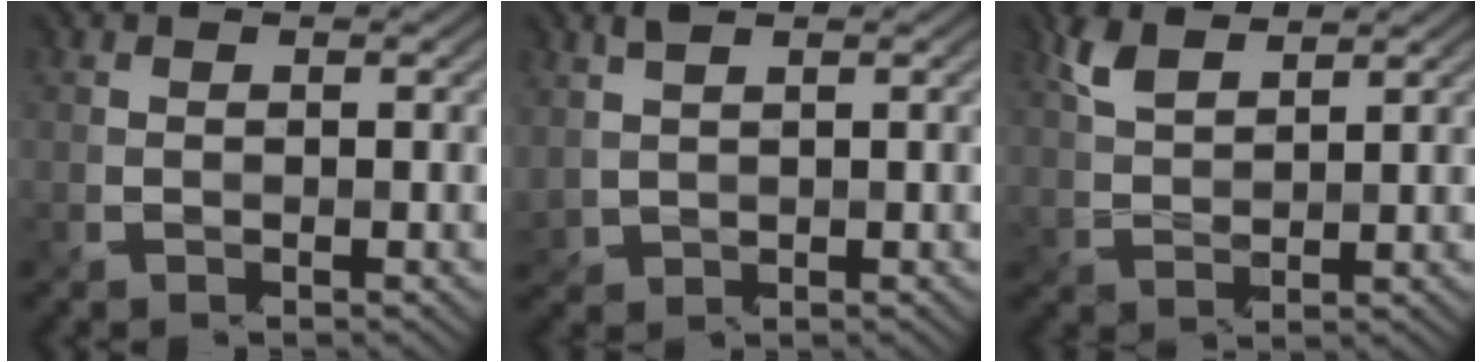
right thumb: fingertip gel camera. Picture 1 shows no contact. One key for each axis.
{"total": 2.0, "fx": 1.1, "fy": 0.8, "fz": 1.4, "tx": -0.044, "ty": -0.005, "tz": 0.032}
{"total": 4.3, "fx": 3.3, "fy": 0.8, "fz": 2.7, "tx": -0.077, "ty": 0.002, "tz": 0.083}